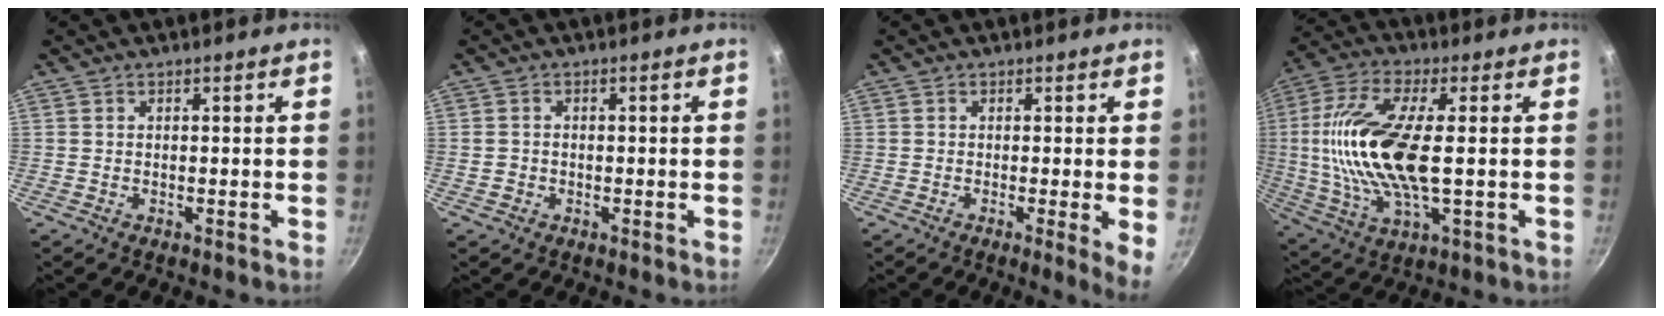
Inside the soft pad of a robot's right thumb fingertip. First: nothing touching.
{"total": 1.8, "force": [-0.4, 1.6, 0.7], "torque": [-0.012, 0.005, -0.006]}
{"total": 4.8, "force": [-0.2, 0.6, 4.7], "torque": [-0.056, -0.015, -0.007]}
{"total": 18.6, "force": [0.9, 7.1, 17.2], "torque": [-0.355, 0.001, 0.012]}